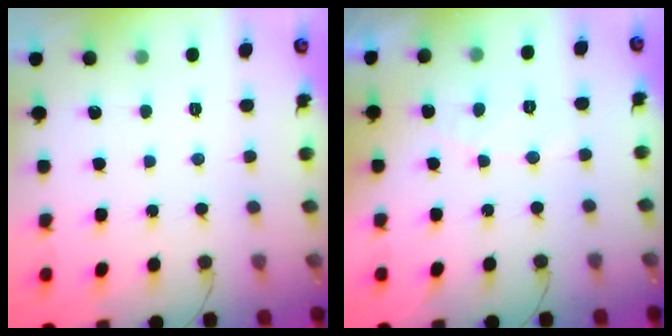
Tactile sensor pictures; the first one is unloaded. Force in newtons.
{"total": 4.5, "press": 4.5, "slide": 0.3}